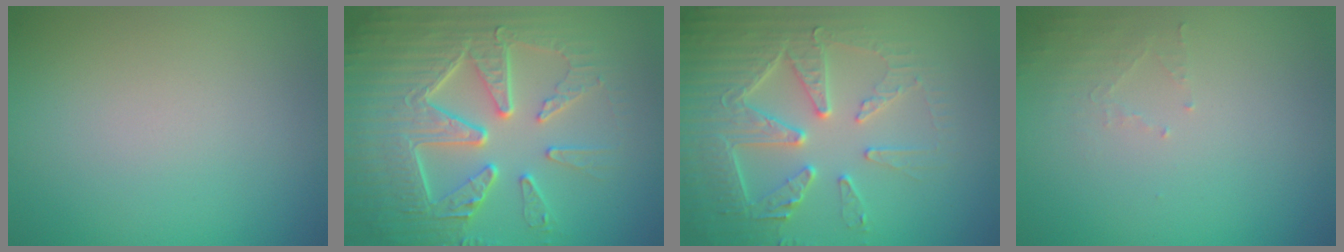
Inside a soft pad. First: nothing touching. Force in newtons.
{"total": 9.3, "press": 6.4, "slide": 6.7}
{"total": 6.2, "press": 5.4, "slide": 3.1}
{"total": 1.4, "press": 1.3, "slide": 0.3}